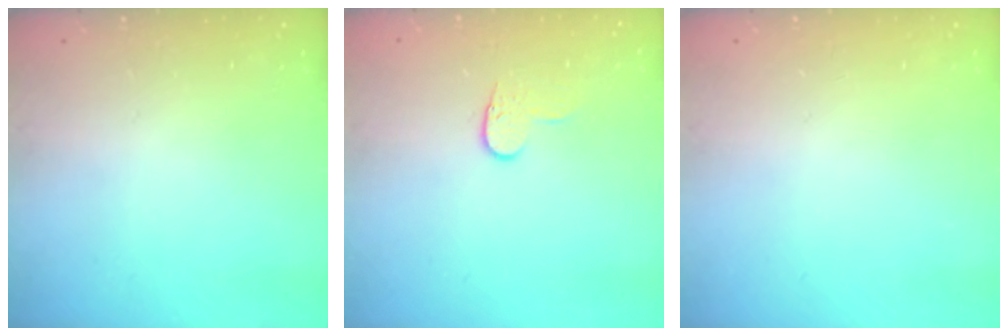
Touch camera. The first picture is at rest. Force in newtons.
{"total": 5.3, "press": 5.2, "slide": 0.5}
{"total": 0.0}